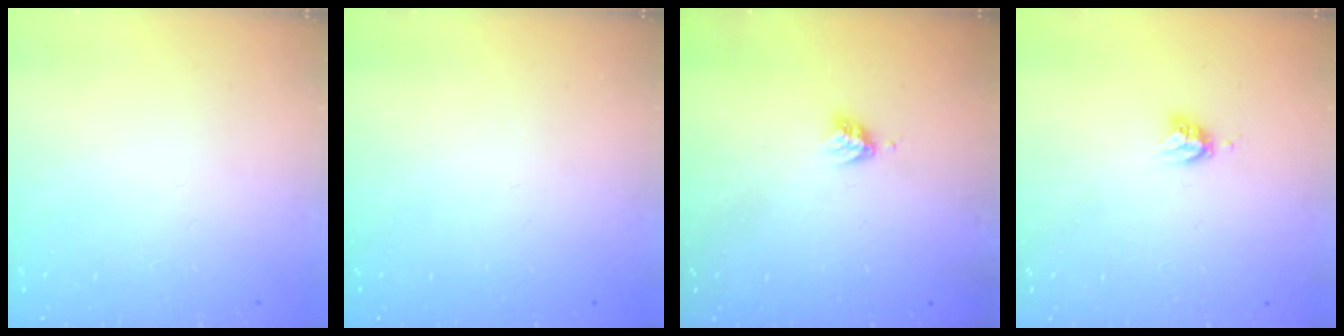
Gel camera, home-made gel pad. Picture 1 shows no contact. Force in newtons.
{"total": 0.0}
{"total": 3.0, "press": 3.0, "slide": 0.4}
{"total": 4.3, "press": 4.2, "slide": 0.6}